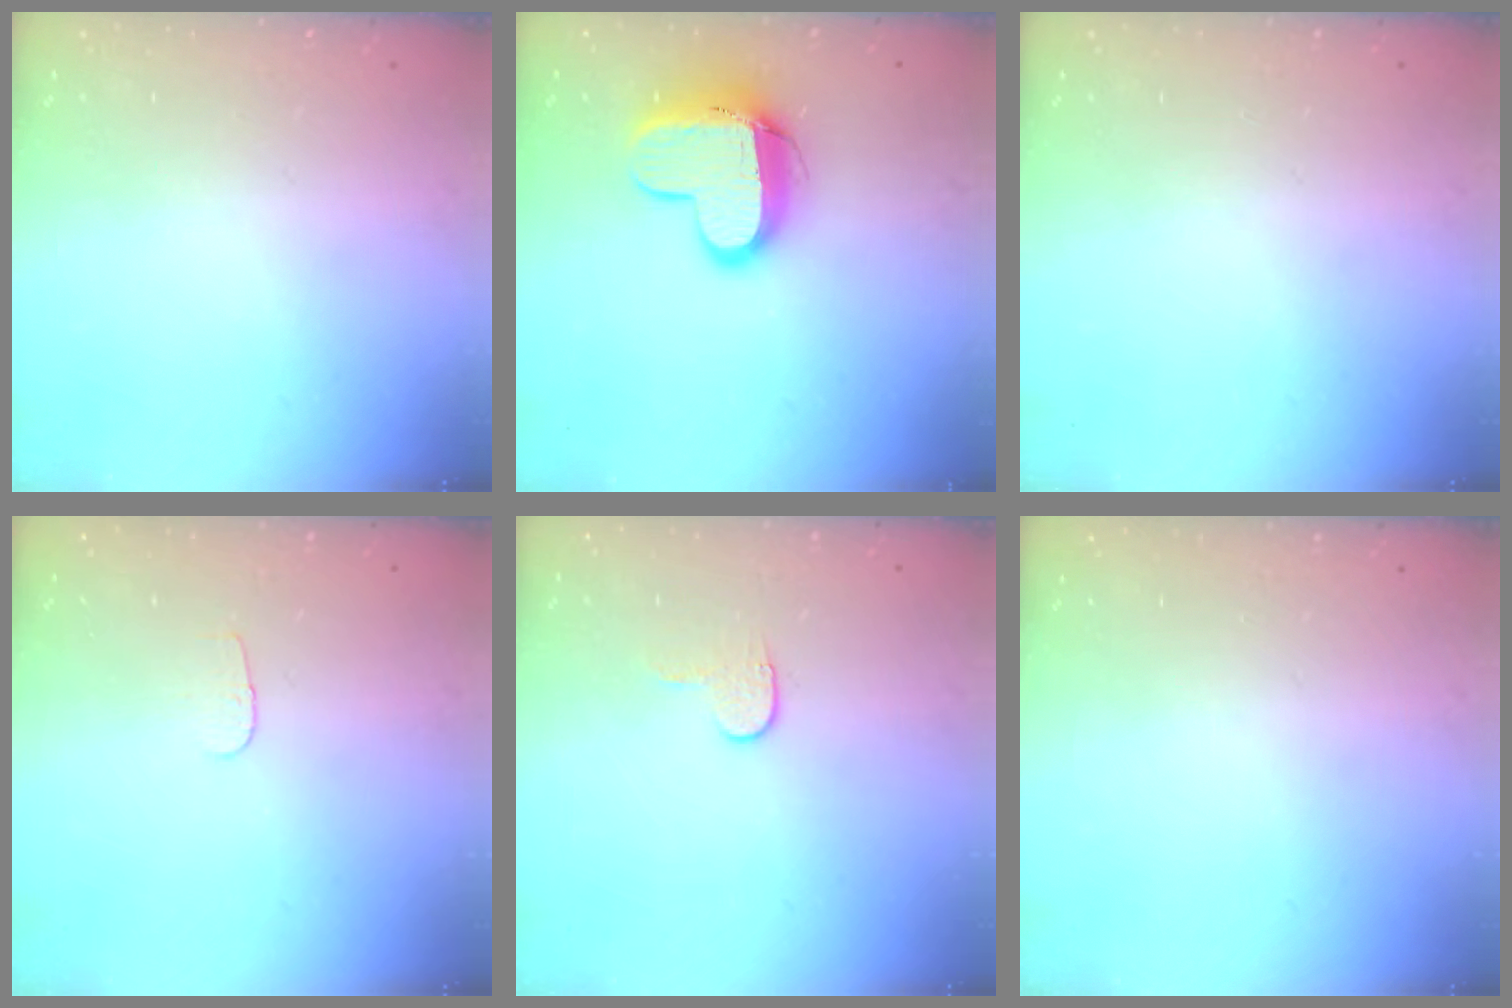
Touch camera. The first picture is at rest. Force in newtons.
{"total": 12.1, "press": 12.0, "slide": 1.2}
{"total": 0.0}
{"total": 2.9, "press": 2.8, "slide": 0.3}
{"total": 3.8, "press": 3.8, "slide": 0.3}
{"total": 0.0}